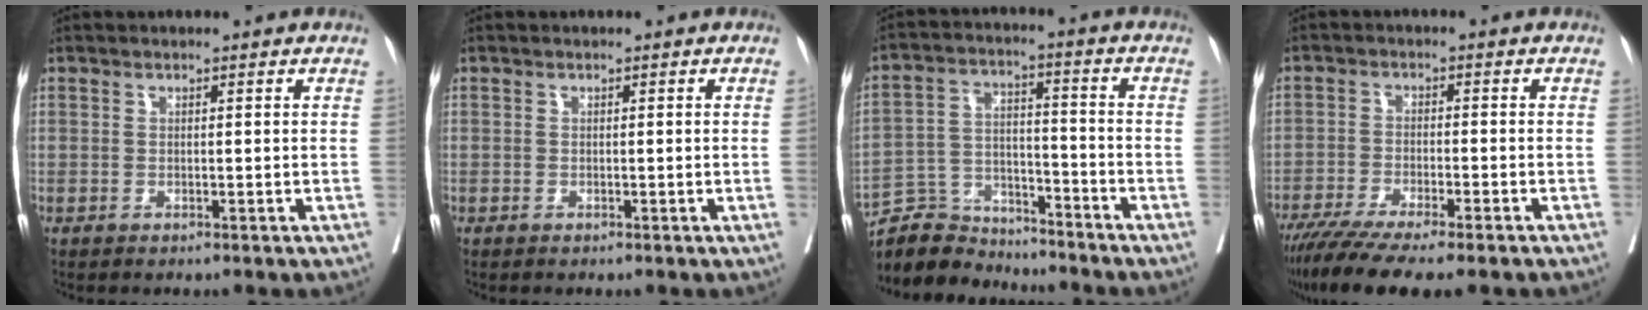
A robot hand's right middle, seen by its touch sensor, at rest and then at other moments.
{"total": 0.0}
{"total": 9.6, "force": [-9.2, 2.8, 0.0], "torque": [-0.003, 0.025, -0.168]}
{"total": 10.5, "force": [-8.3, 0.8, 6.4], "torque": [-0.097, -0.022, -0.133]}